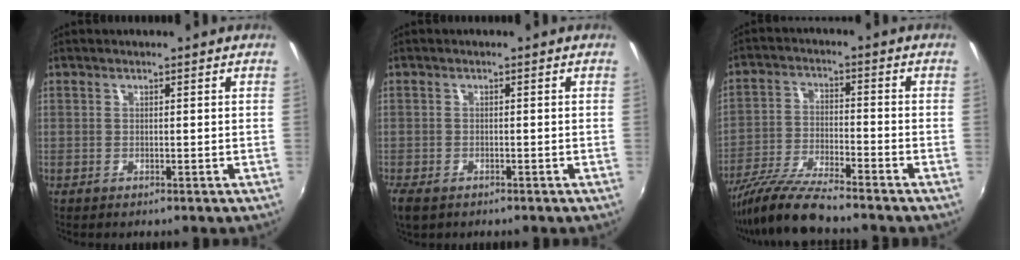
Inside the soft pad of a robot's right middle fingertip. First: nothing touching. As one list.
[{"total": 3.7, "force": [-2.5, 1.7, 2.0], "torque": [-0.049, -0.015, -0.046]}, {"total": 10.9, "force": [-9.6, 0.1, 5.2], "torque": [-0.111, -0.012, -0.185]}]